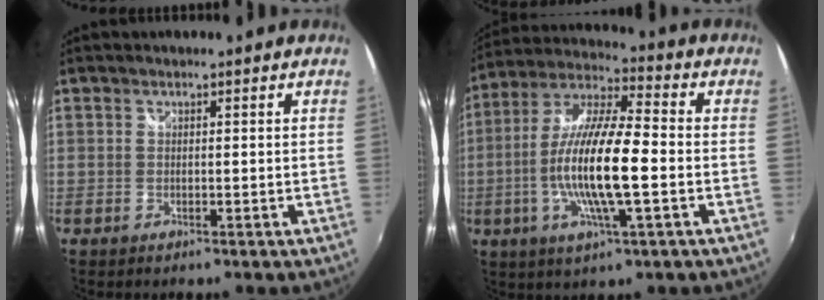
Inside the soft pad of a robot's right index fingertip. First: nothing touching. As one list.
[{"total": 15.6, "force": [-3.0, 2.6, 15.1], "torque": [-0.292, -0.002, -0.058]}]